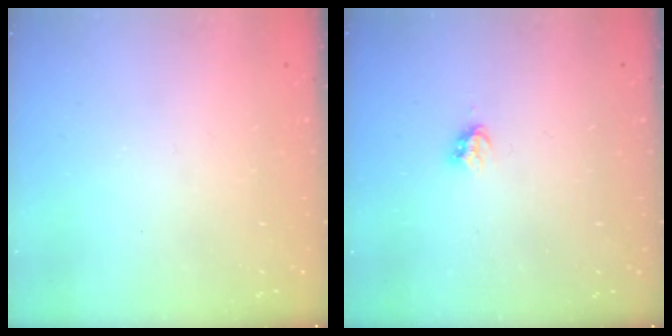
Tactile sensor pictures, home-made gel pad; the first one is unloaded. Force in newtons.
{"total": 3.1, "press": 3.0, "slide": 0.5}